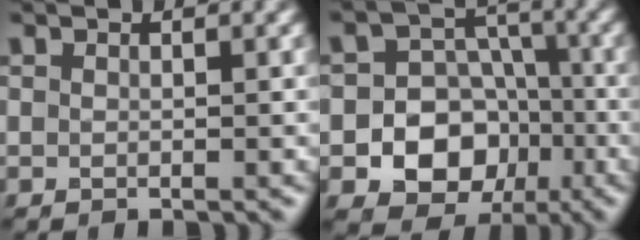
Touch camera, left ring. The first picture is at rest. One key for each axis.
{"total": 10.2, "fx": -3.3, "fy": 8.9, "fz": 3.6, "tx": -0.045, "ty": -0.001, "tz": -0.080}